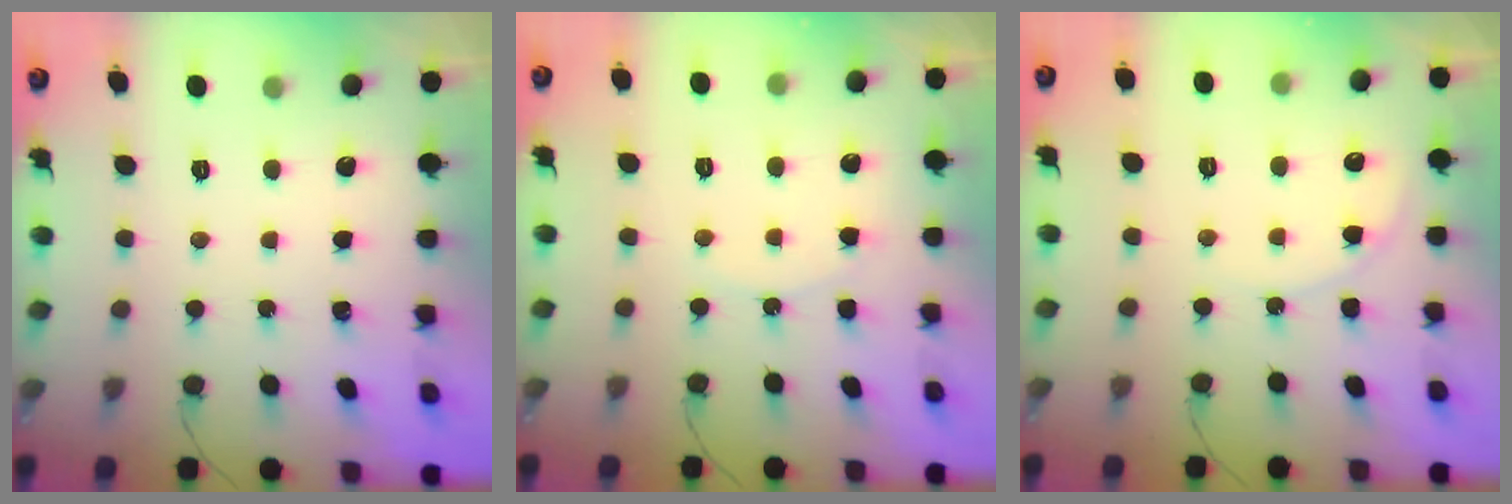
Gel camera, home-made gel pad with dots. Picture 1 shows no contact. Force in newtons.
{"total": 7.8, "press": 7.8, "slide": 0.5}
{"total": 9.1, "press": 9.1, "slide": 0.3}